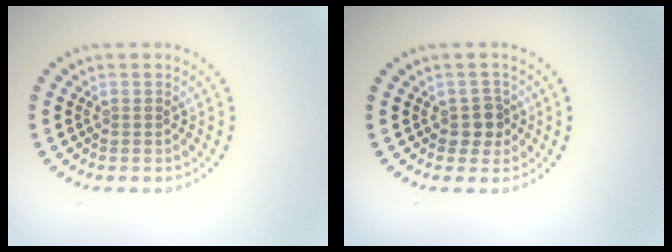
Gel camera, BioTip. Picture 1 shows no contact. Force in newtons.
{"total": 1.9, "press": 1.6, "slide": 1.0}